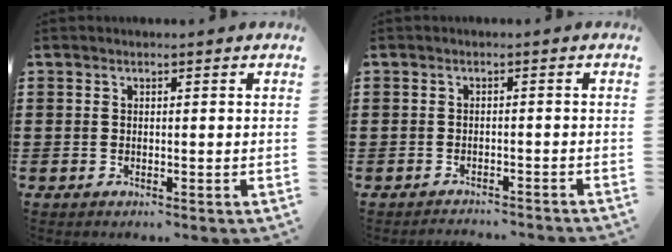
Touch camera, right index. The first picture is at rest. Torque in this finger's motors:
{"motor_torque": [0.64, 1.04, -1.05, -0.21]}